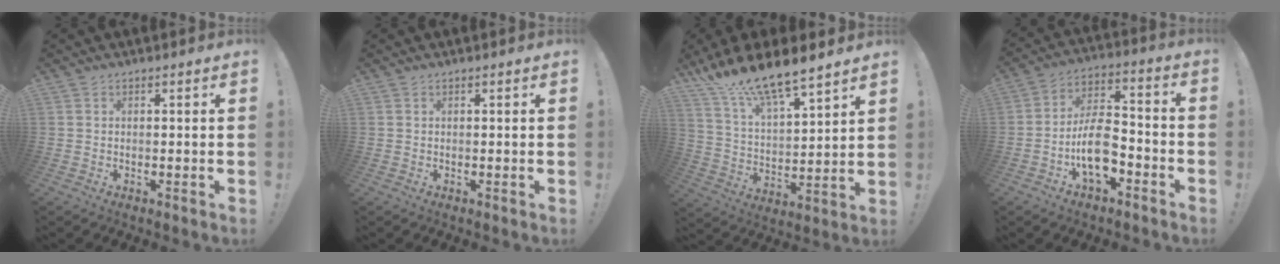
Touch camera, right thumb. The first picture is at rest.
{"total": 0.0}
{"total": 13.7, "force": [12.3, 2.4, 5.7], "torque": [-0.121, -0.097, 0.219]}
{"total": 13.3, "force": [-5.5, 7.3, 9.7], "torque": [-0.183, 0.036, -0.094]}